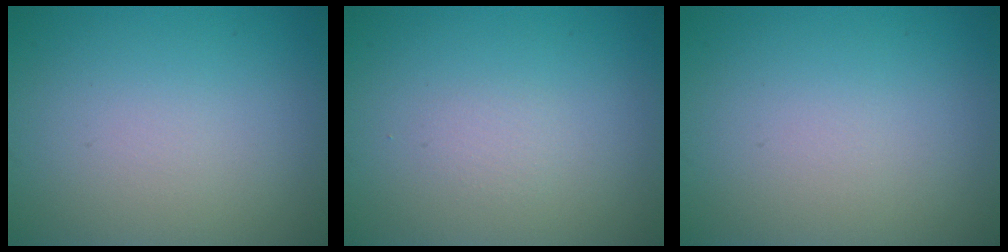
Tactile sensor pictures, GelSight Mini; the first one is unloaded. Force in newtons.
{"total": 0.7, "press": 0.7, "slide": 0.1}
{"total": 0.0}